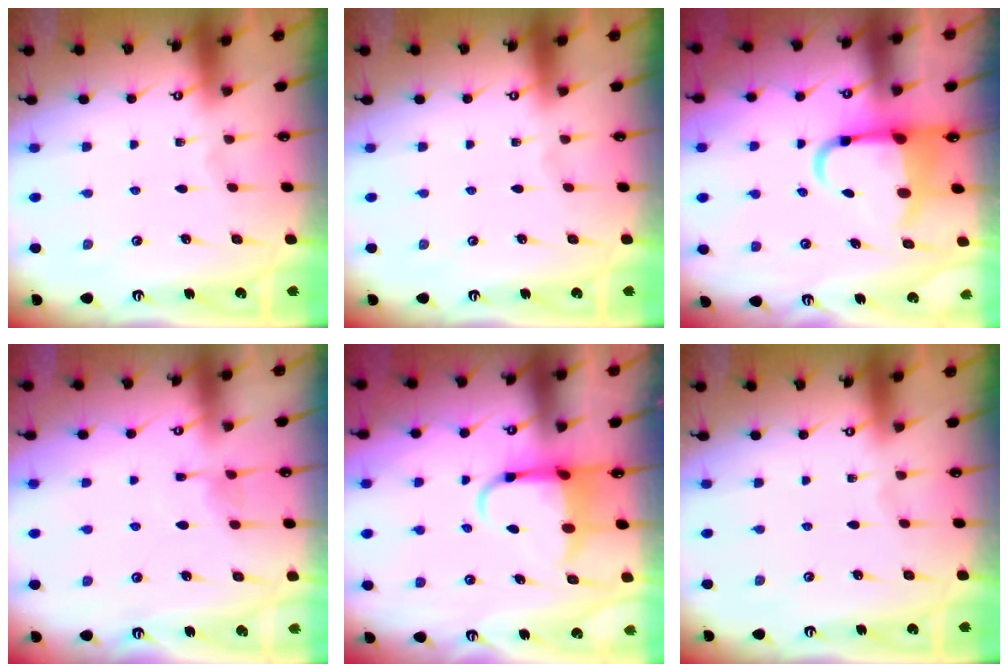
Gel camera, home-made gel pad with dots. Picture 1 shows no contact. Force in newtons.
{"total": 0.0}
{"total": 7.0, "press": 6.8, "slide": 1.5}
{"total": 6.0, "press": 6.0, "slide": 0.6}
{"total": 6.5, "press": 6.3, "slide": 1.5}
{"total": 0.0}